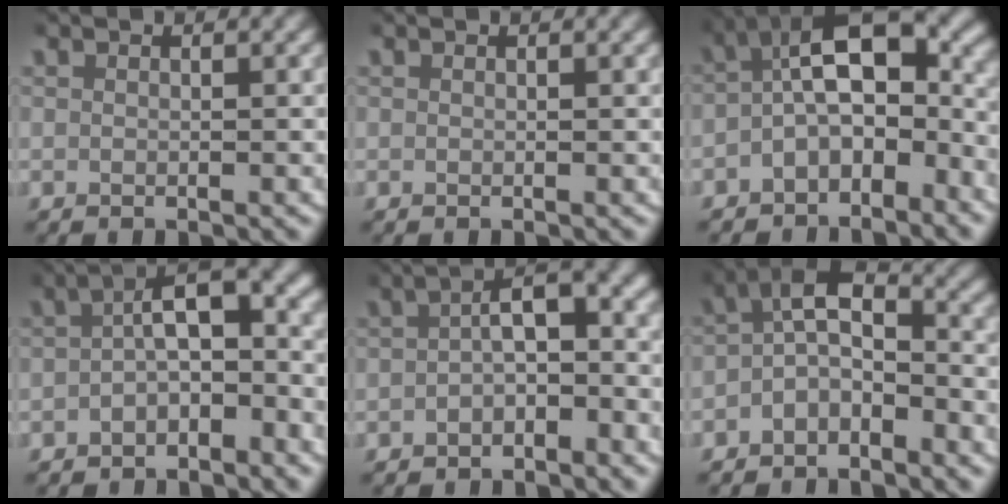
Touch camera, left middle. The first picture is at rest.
{"total": 0.0}
{"total": 7.2, "force": [-0.7, 4.3, 5.8], "torque": [-0.090, -0.006, -0.017]}
{"total": 5.5, "force": [-1.0, 2.1, 4.9], "torque": [-0.056, 0.006, -0.022]}
{"total": 4.6, "force": [-0.9, 1.7, 4.2], "torque": [-0.051, 0.006, -0.021]}
{"total": 4.7, "force": [-0.9, 3.3, 3.3], "torque": [-0.048, -0.009, -0.029]}